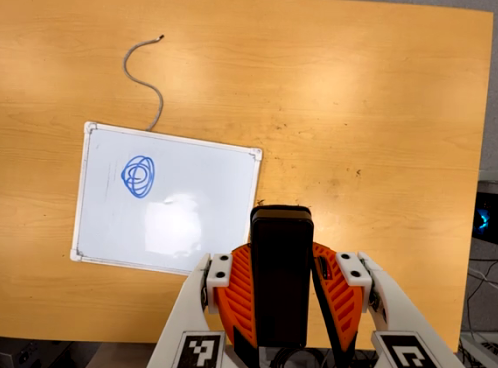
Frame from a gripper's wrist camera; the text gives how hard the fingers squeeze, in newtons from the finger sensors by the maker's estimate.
{"total": 6.8, "left": 5.0, "right": 8.6}